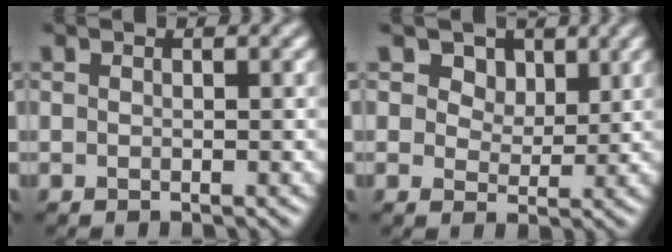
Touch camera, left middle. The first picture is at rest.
{"total": 3.1, "force": [2.0, 2.2, 0.9], "torque": [-0.029, -0.011, 0.033]}